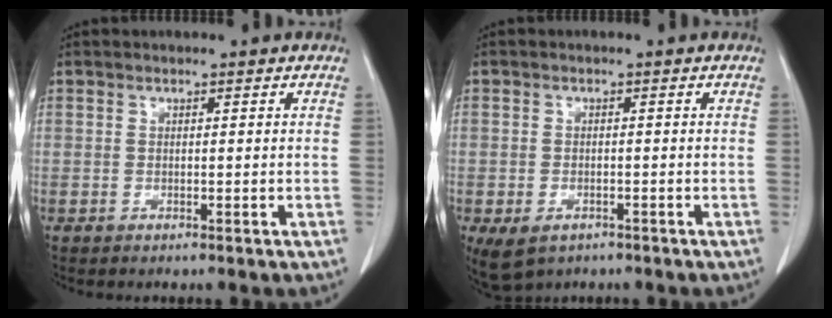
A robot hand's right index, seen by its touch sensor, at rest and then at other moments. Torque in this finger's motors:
{"motor_torque": [0.49, -0.68, -0.07, -0.04]}